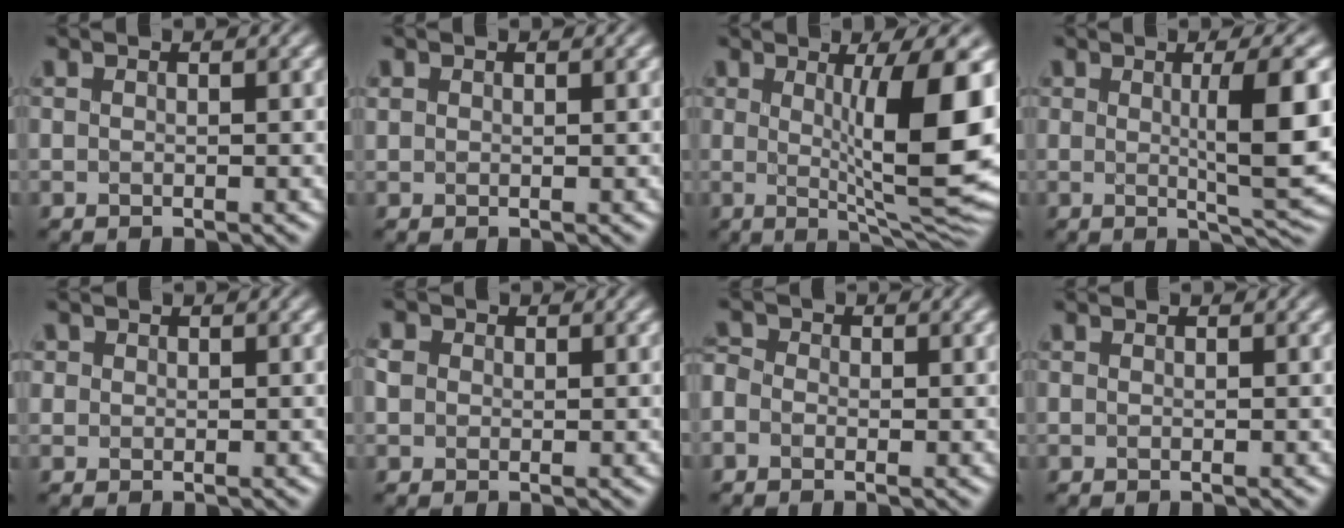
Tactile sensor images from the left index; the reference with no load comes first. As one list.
[{"total": 0.6, "force": [0.1, -0.3, -0.5], "torque": [-0.008, 0.002, 0.020]}, {"total": 10.0, "force": [0.2, 2.0, 9.8], "torque": [-0.154, -0.014, 0.038]}, {"total": 5.6, "force": [-0.4, 0.5, 5.6], "torque": [-0.095, -0.011, 0.025]}, {"total": 0.8, "force": [-0.1, -0.3, -0.7], "torque": [-0.014, -0.004, 0.024]}, {"total": 0.7, "force": [-0.4, 0.5, -0.3], "torque": [-0.025, 0.001, 0.021]}, {"total": 1.5, "force": [-1.3, 0.8, 0.2], "torque": [-0.031, 0.003, -0.004]}, {"total": 0.0}]